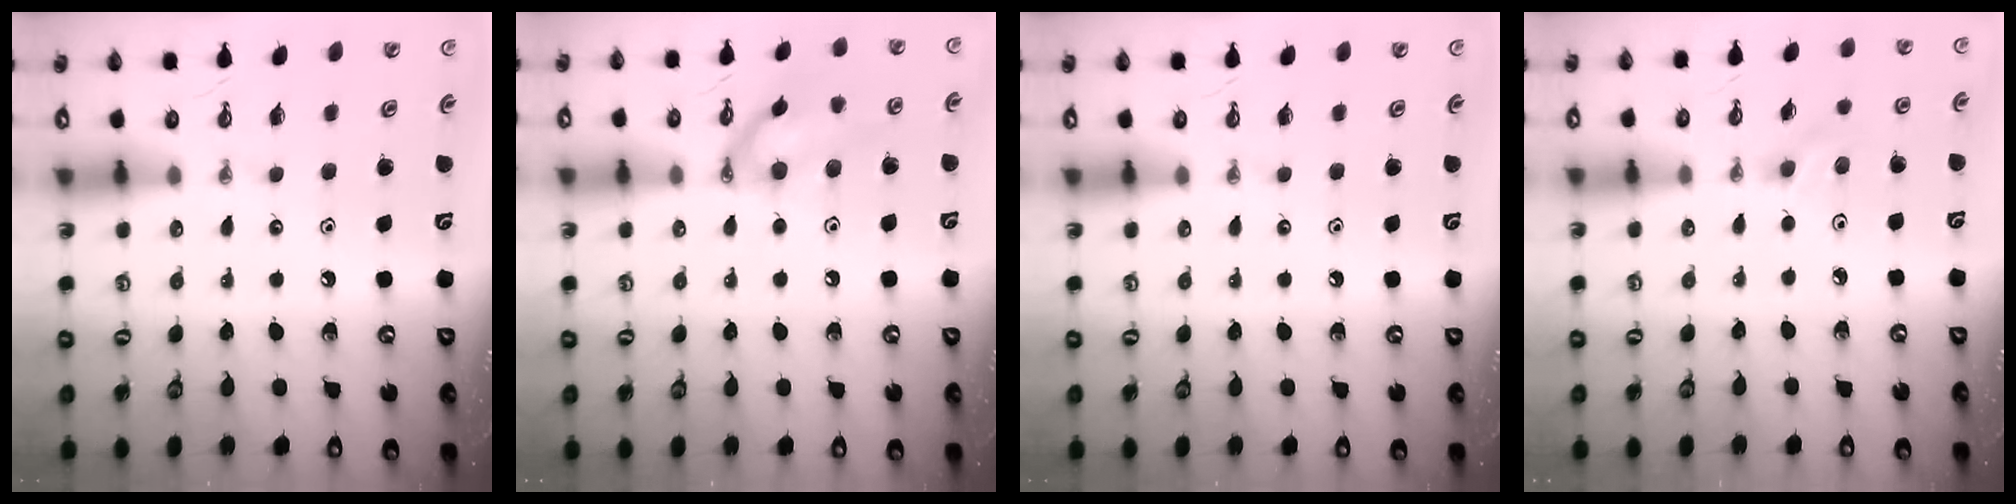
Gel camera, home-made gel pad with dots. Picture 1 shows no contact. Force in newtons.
{"total": 12.6, "press": 12.4, "slide": 1.8}
{"total": 0.0}
{"total": 2.8, "press": 2.7, "slide": 0.8}